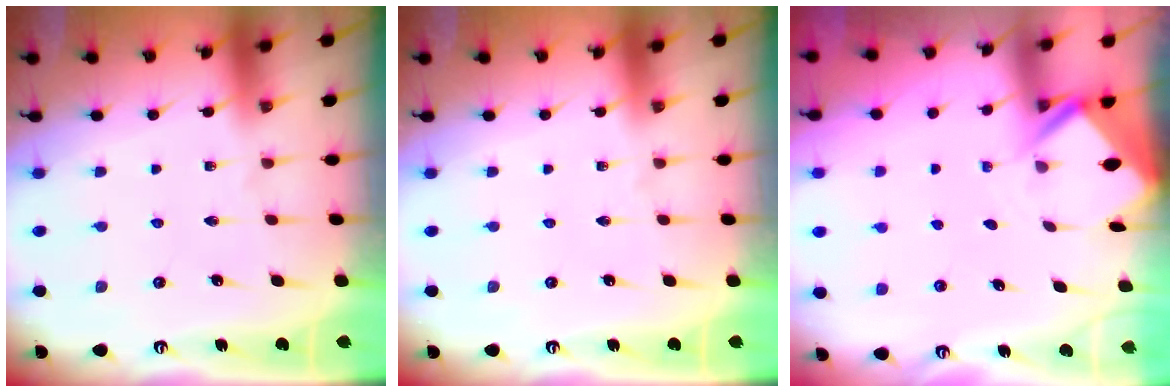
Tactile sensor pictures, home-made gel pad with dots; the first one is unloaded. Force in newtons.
{"total": 0.0}
{"total": 2.4, "press": 2.4, "slide": 0.1}